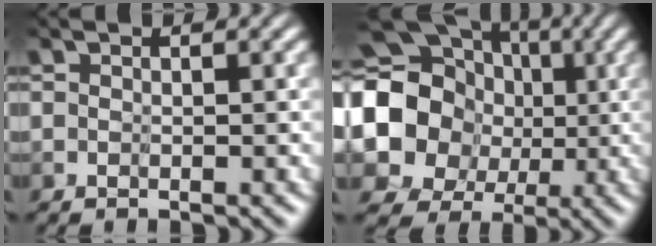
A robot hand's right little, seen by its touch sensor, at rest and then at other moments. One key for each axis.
{"total": 15.8, "fx": 2.1, "fy": 14.3, "fz": 6.3, "tx": -0.177, "ty": 0.012, "tz": 0.004}